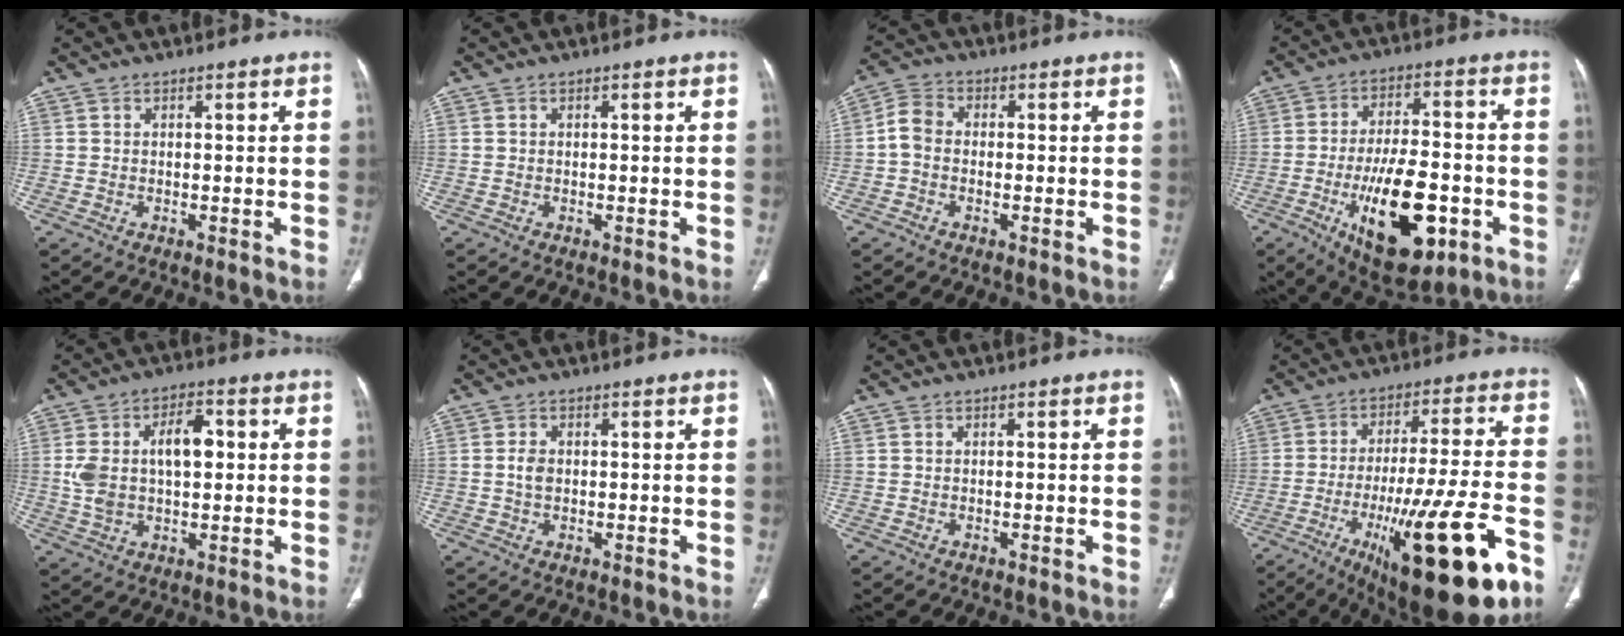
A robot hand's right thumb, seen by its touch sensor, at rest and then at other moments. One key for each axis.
{"total": 0.0}
{"total": 4.7, "fx": -0.7, "fy": 3.5, "fz": 3.0, "tx": -0.053, "ty": 0.015, "tz": -0.025}
{"total": 19.3, "fx": -6.7, "fy": 8.7, "fz": 15.9, "tx": -0.239, "ty": 0.020, "tz": -0.090}
{"total": 11.6, "fx": 1.4, "fy": 6.6, "fz": 9.5, "tx": -0.168, "ty": 0.020, "tz": 0.029}
{"total": 2.2, "fx": 0.0, "fy": 1.5, "fz": 1.6, "tx": -0.028, "ty": 0.003, "tz": -0.003}
{"total": 0.0}
{"total": 24.5, "fx": -11.1, "fy": 5.0, "fz": 21.3, "tx": -0.312, "ty": 0.028, "tz": -0.163}